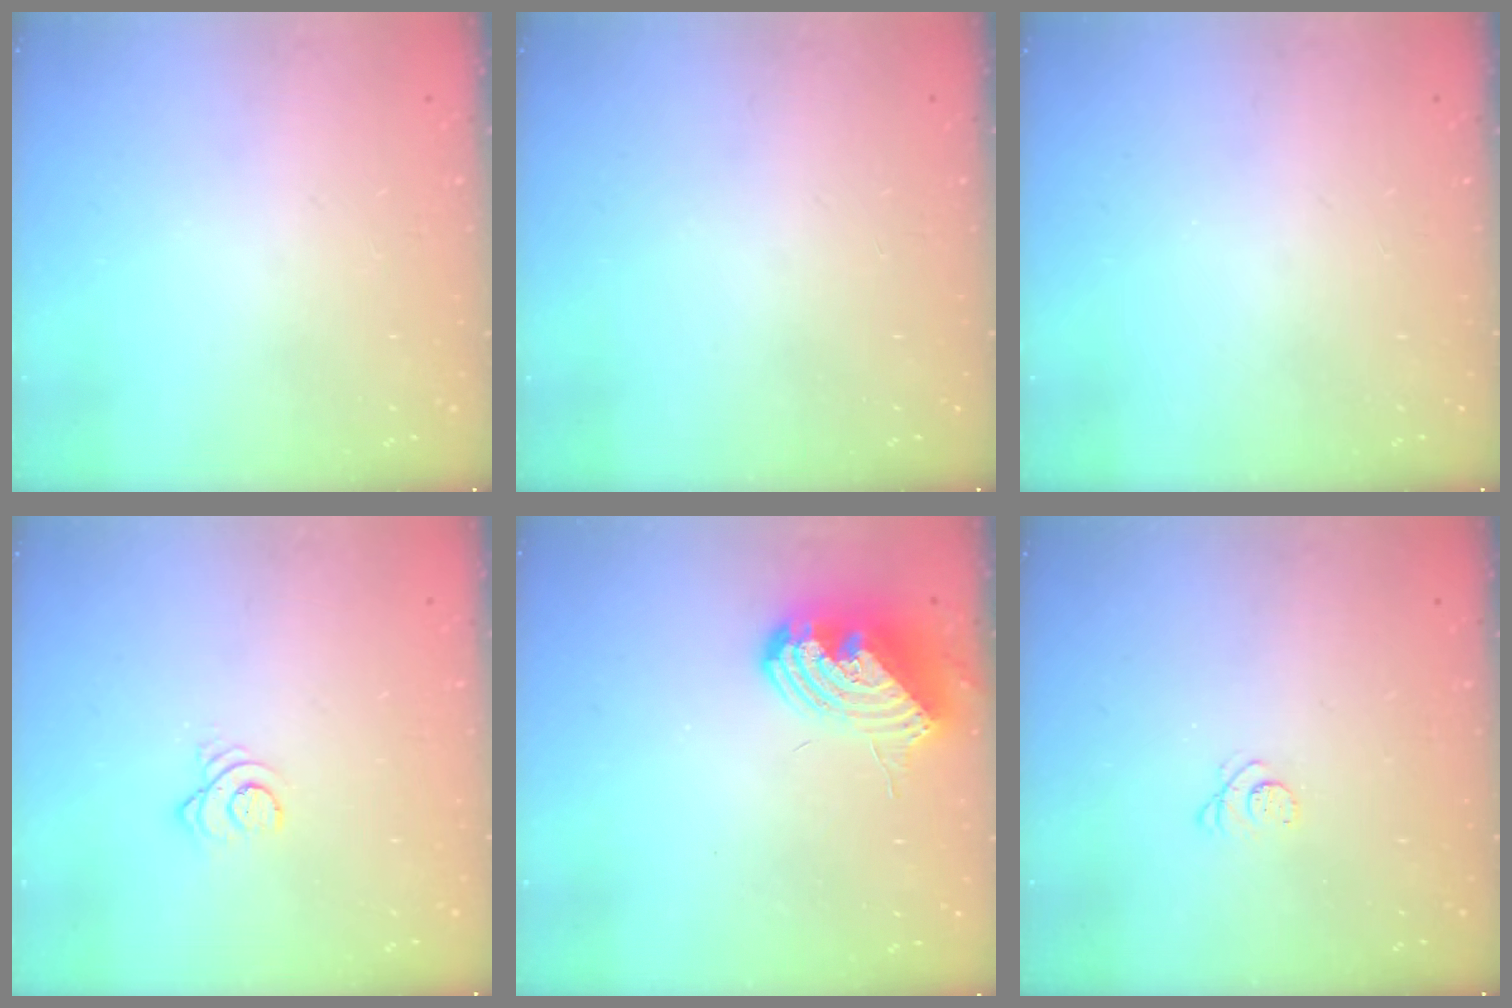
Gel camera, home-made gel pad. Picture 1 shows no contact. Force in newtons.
{"total": 0.0}
{"total": 0.0}
{"total": 3.2, "press": 3.2, "slide": 0.1}
{"total": 12.9, "press": 12.8, "slide": 1.7}
{"total": 2.7, "press": 2.7, "slide": 0.3}